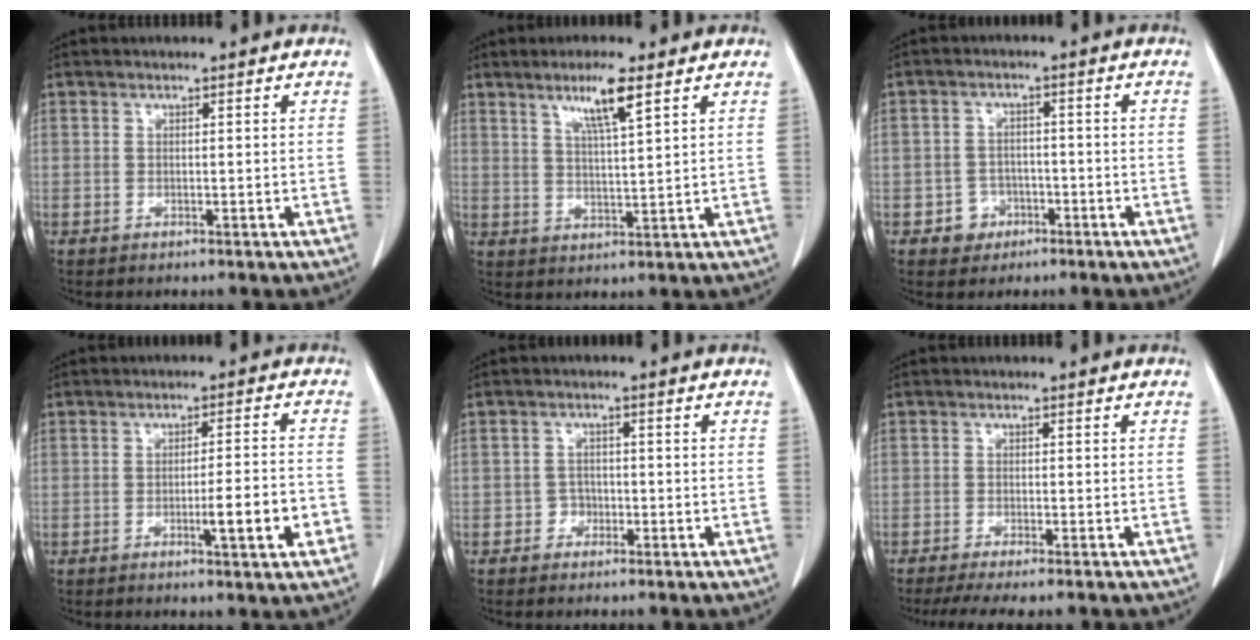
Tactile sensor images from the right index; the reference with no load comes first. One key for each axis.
{"total": 6.2, "fx": 3.6, "fy": -0.2, "fz": 5.0, "tx": -0.093, "ty": -0.003, "tz": 0.067}
{"total": 3.7, "fx": -1.6, "fy": 3.3, "fz": 0.3, "tx": 0.004, "ty": 0.015, "tz": -0.019}
{"total": 6.9, "fx": -2.5, "fy": 0.2, "fz": 6.4, "tx": -0.091, "ty": -0.002, "tz": -0.034}
{"total": 1.8, "fx": -1.0, "fy": 1.5, "fz": 0.3, "tx": 0.002, "ty": 0.010, "tz": -0.019}
{"total": 7.6, "fx": -6.4, "fy": 0.3, "fz": 4.0, "tx": -0.049, "ty": -0.012, "tz": -0.097}